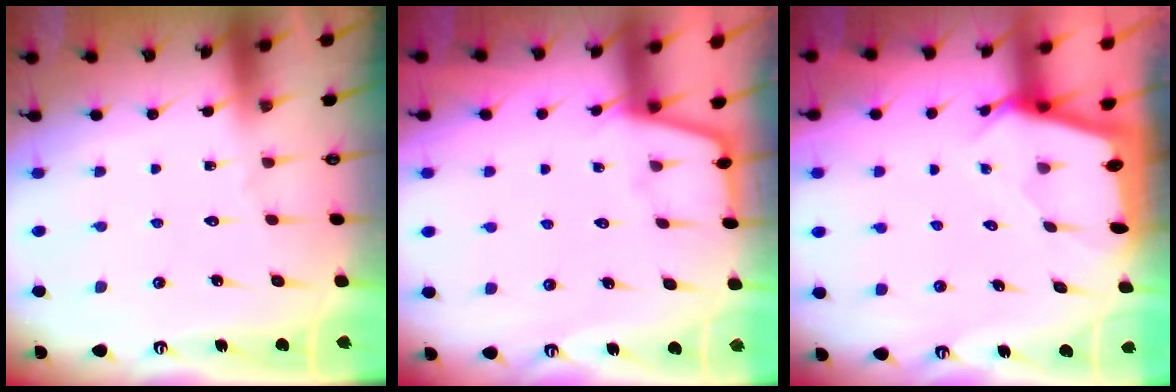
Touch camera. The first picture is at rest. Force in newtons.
{"total": 2.3, "press": 2.3, "slide": 0.4}
{"total": 1.9, "press": 1.9, "slide": 0.1}